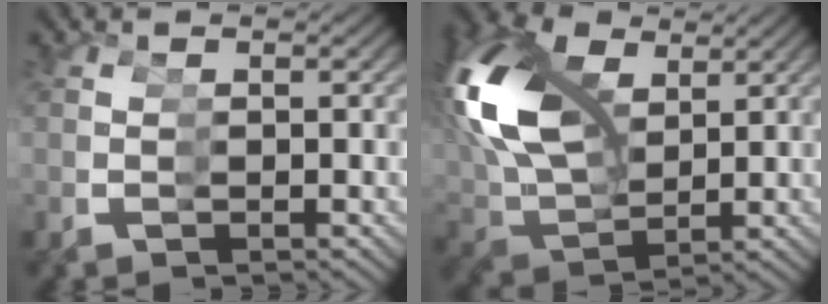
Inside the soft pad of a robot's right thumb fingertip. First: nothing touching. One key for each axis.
{"total": 12.3, "fx": 4.4, "fy": 8.0, "fz": 8.1, "tx": -0.187, "ty": 0.000, "tz": 0.070}